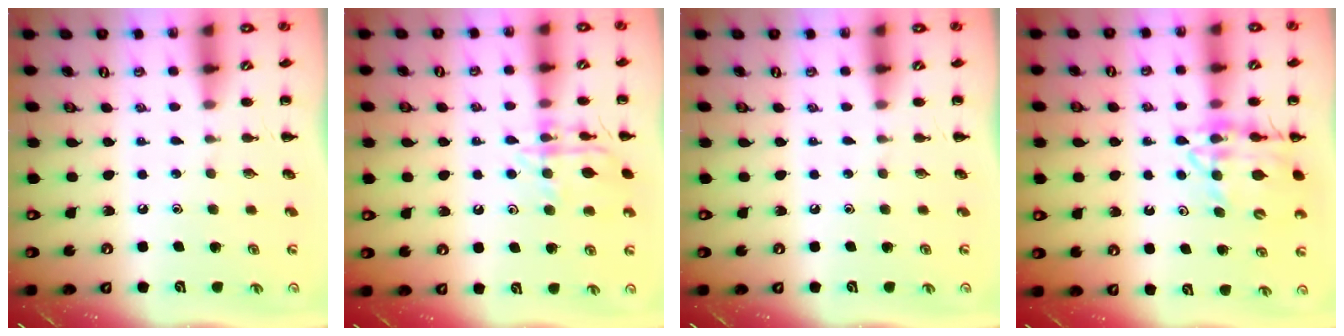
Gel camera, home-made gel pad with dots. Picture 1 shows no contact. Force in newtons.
{"total": 13.7, "press": 13.7, "slide": 0.9}
{"total": 0.0}
{"total": 13.6, "press": 13.2, "slide": 3.0}